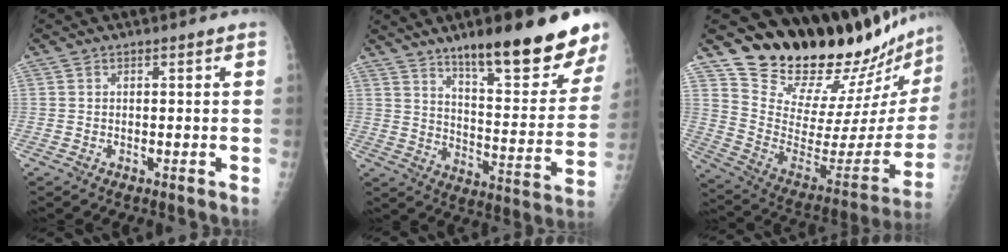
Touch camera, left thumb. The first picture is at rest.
{"total": 22.3, "force": [15.4, 4.9, 15.3], "torque": [-0.180, -0.081, 0.231]}
{"total": 28.0, "force": [26.2, 5.4, 8.2], "torque": [-0.089, -0.232, 0.377]}